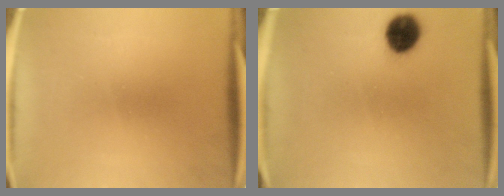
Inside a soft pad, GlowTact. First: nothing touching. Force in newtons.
{"total": 8.3}